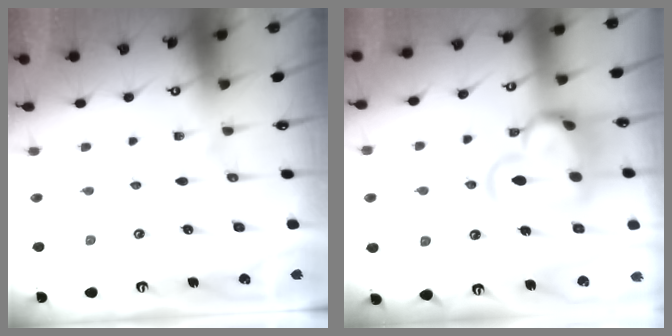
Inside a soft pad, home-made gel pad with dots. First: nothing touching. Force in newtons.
{"total": 10.7, "press": 10.5, "slide": 2.0}